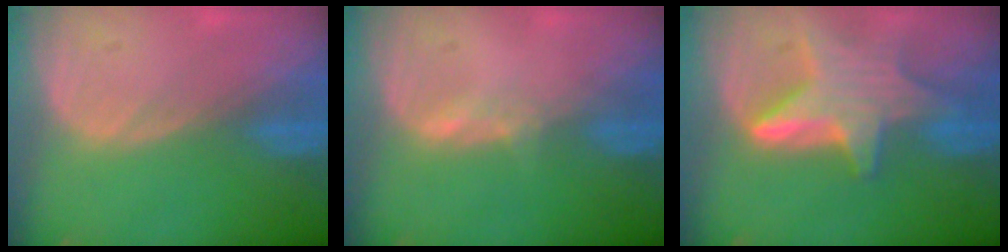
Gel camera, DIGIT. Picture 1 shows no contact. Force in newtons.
{"total": 1.1, "press": 1.1, "slide": 0.3}
{"total": 7.8, "press": 7.8, "slide": 0.7}